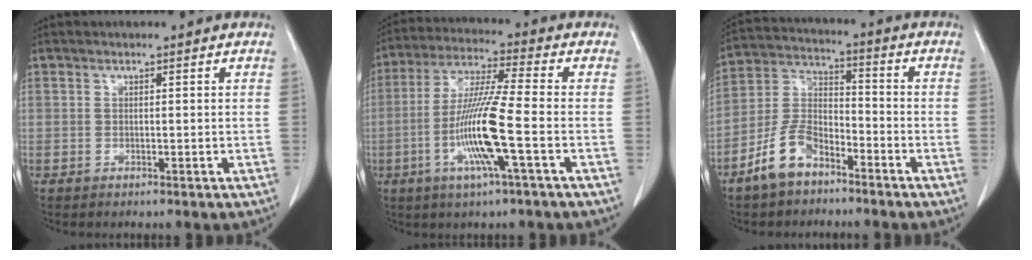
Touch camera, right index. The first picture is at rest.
{"total": 12.2, "force": [-3.4, -0.3, 11.7], "torque": [-0.234, -0.009, -0.072]}
{"total": 8.9, "force": [-5.9, 4.5, 4.9], "torque": [-0.113, 0.008, -0.120]}